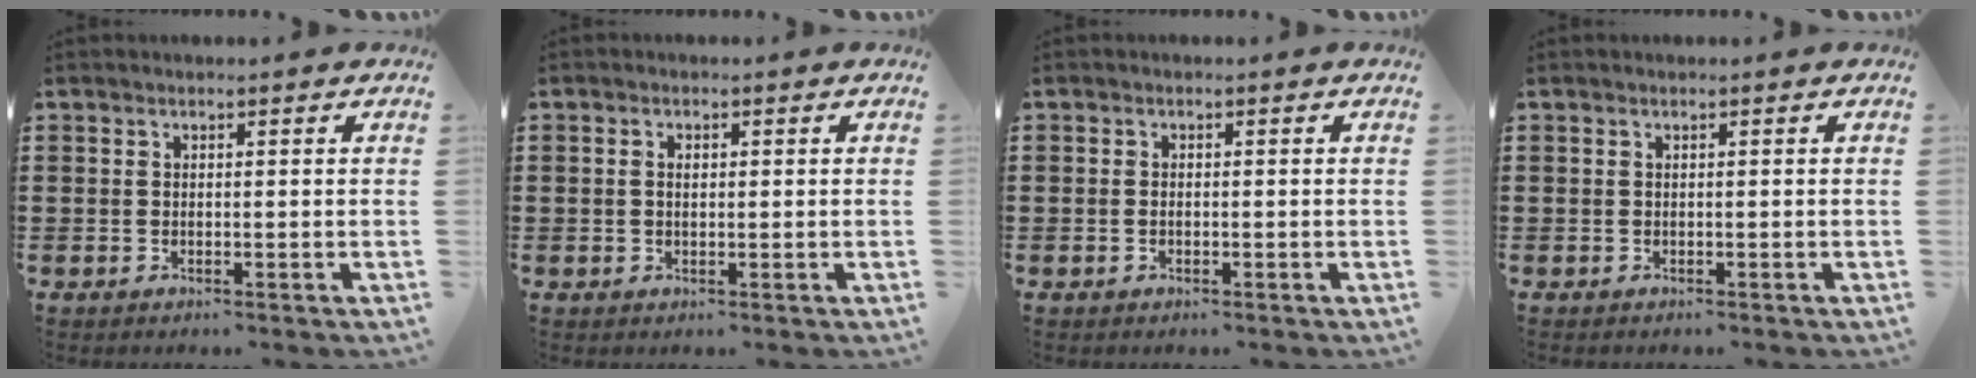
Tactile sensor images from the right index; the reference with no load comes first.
{"total": 1.1, "force": [0.1, 0.6, 0.9], "torque": [-0.020, 0.003, 0.001]}
{"total": 0.8, "force": [-0.2, 0.3, 0.7], "torque": [-0.016, -0.003, -0.003]}
{"total": 0.0}